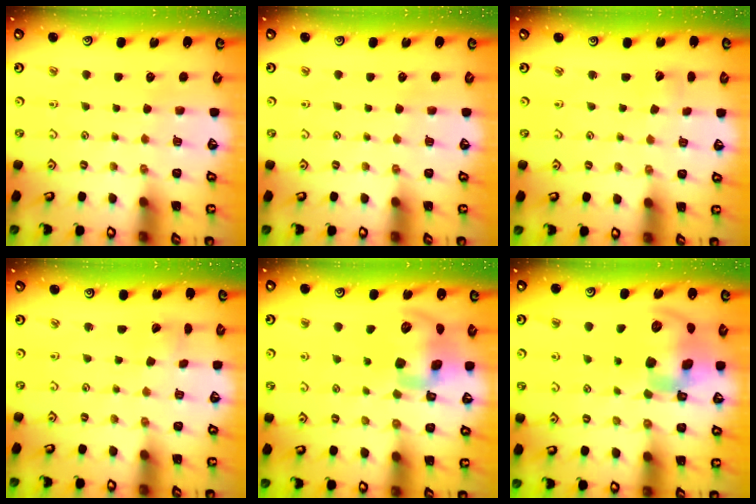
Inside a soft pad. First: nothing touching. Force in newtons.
{"total": 0.0}
{"total": 2.0, "press": 2.0, "slide": 0.2}
{"total": 2.1, "press": 2.1, "slide": 0.3}
{"total": 15.3, "press": 15.1, "slide": 2.7}
{"total": 16.8, "press": 16.6, "slide": 2.8}